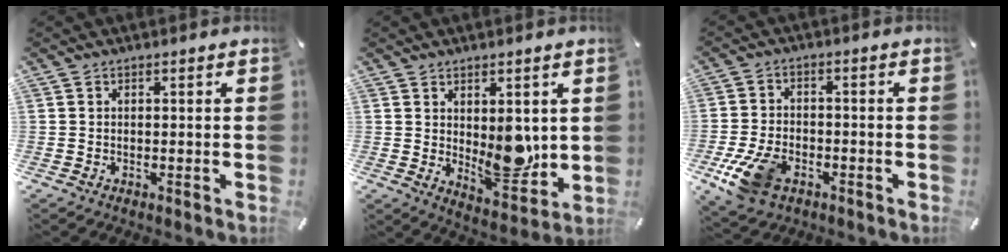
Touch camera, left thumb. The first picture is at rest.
{"total": 10.0, "force": [1.6, 6.0, 7.9], "torque": [-0.095, -0.027, 0.034]}
{"total": 10.3, "force": [-5.1, 6.3, 6.4], "torque": [-0.143, 0.012, -0.091]}